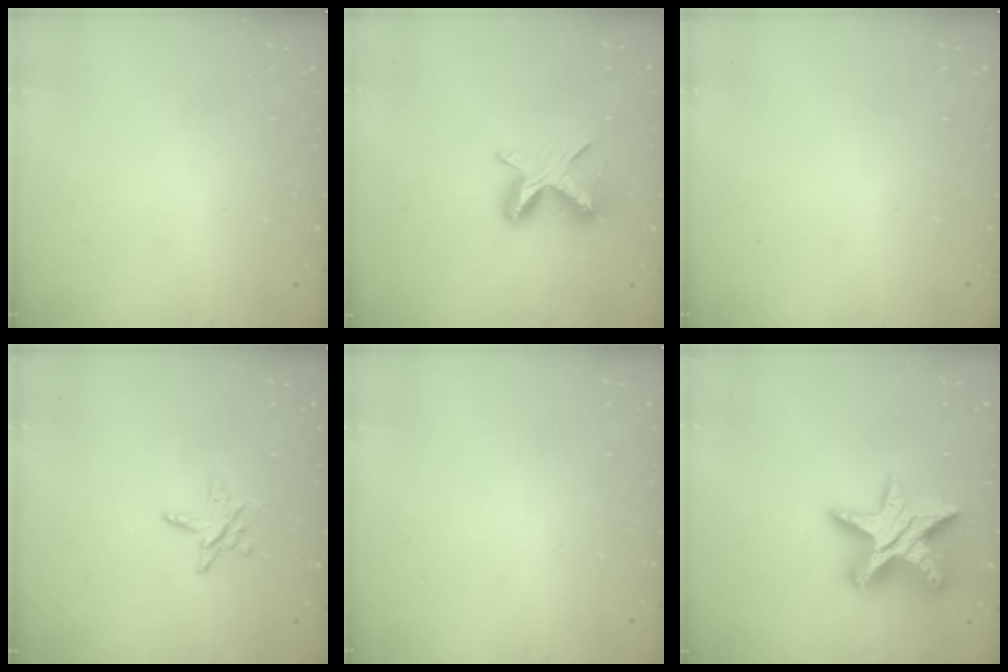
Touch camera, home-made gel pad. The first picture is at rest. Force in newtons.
{"total": 8.5, "press": 8.5, "slide": 0.4}
{"total": 0.0}
{"total": 5.4, "press": 5.4, "slide": 0.5}
{"total": 0.0}
{"total": 17.3, "press": 17.3, "slide": 1.2}